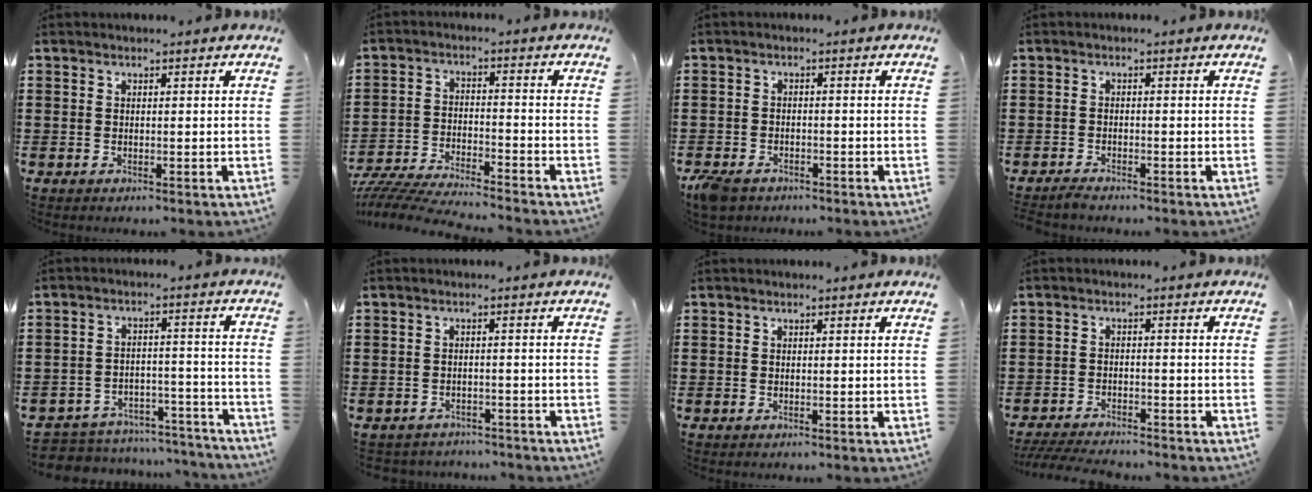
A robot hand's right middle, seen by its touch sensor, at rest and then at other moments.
{"total": 6.0, "force": [-5.8, 0.2, 1.4], "torque": [-0.039, -0.003, -0.118]}
{"total": 2.4, "force": [-2.0, 1.1, 0.8], "torque": [-0.039, -0.006, -0.047]}
{"total": 1.2, "force": [-1.2, 0.0, 0.3], "torque": [-0.008, -0.002, -0.022]}
{"total": 5.6, "force": [-5.6, 0.8, 0.2], "torque": [-0.010, 0.013, -0.116]}
{"total": 2.0, "force": [-1.9, 0.4, -0.2], "torque": [-0.004, 0.001, -0.045]}
{"total": 0.0}
{"total": 3.7, "force": [-3.6, 0.4, 0.8], "torque": [-0.028, -0.005, -0.080]}